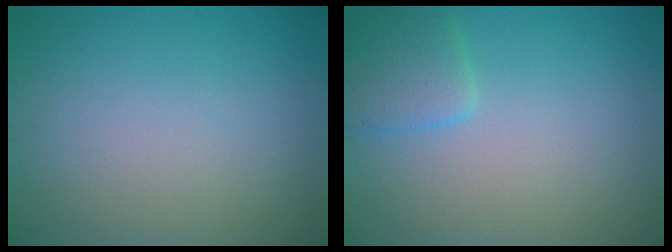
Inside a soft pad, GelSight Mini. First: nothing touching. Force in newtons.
{"total": 2.5, "press": 2.5, "slide": 0.2}